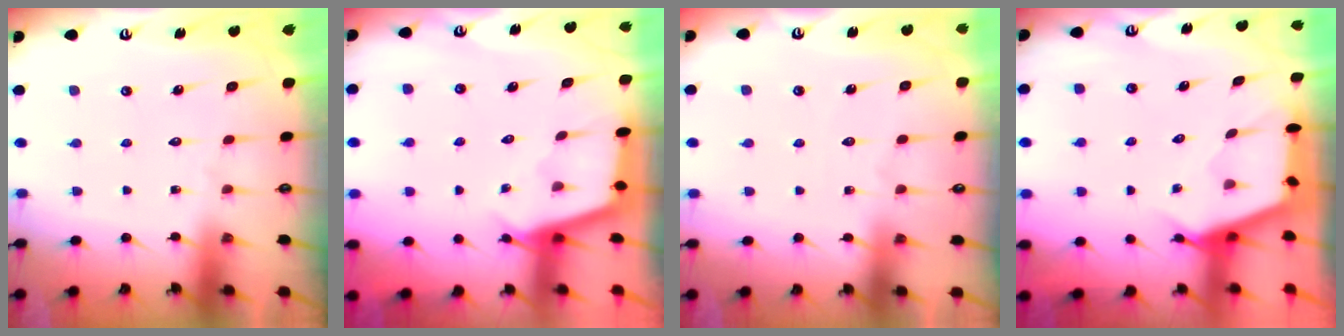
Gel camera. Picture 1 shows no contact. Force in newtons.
{"total": 2.9, "press": 2.9, "slide": 0.3}
{"total": 3.4, "press": 3.4, "slide": 0.4}
{"total": 2.8, "press": 2.8, "slide": 0.3}